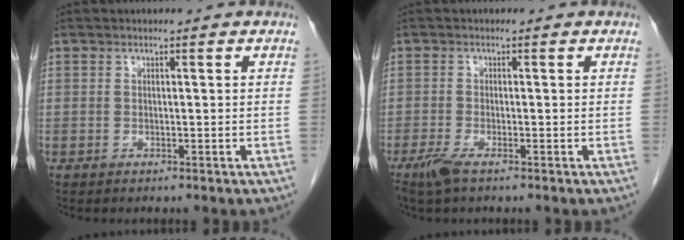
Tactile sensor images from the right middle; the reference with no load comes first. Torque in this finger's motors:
{"motor_torque": [0.38, -0.19, 0.02, 0.04]}